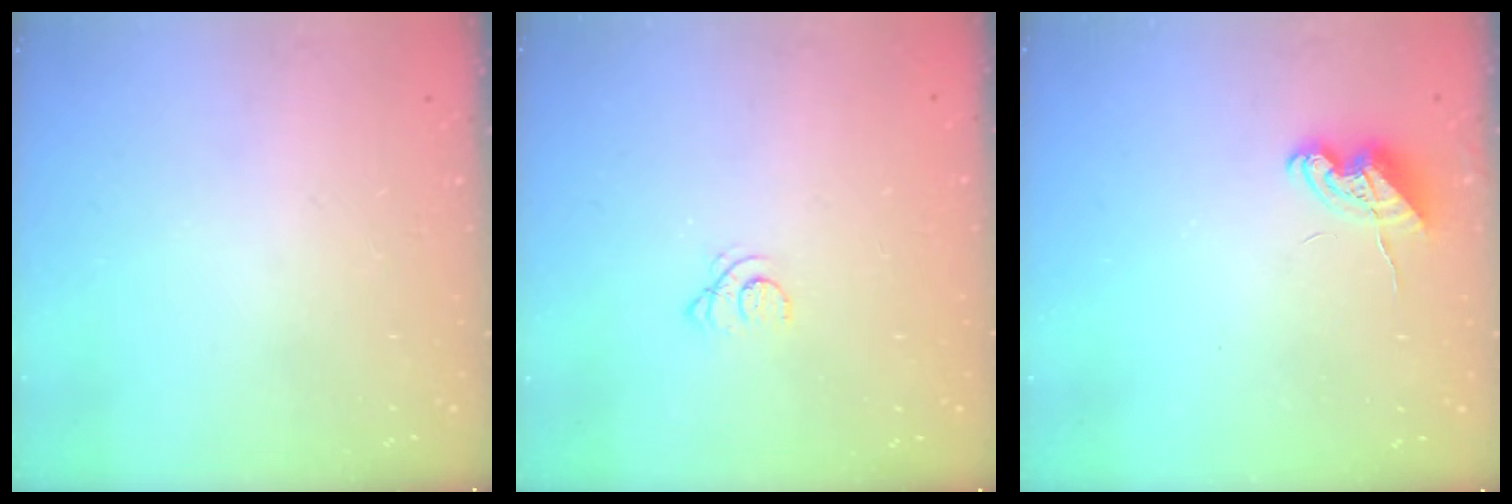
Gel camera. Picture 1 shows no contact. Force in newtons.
{"total": 1.6, "press": 1.6, "slide": 0.2}
{"total": 6.9, "press": 6.8, "slide": 1.0}